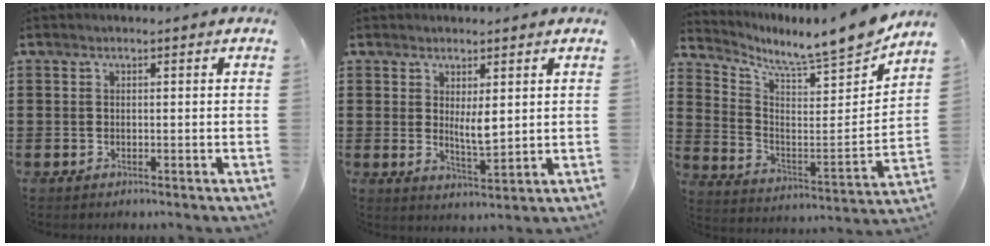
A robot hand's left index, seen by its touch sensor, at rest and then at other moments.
{"total": 4.3, "force": [1.6, 1.2, 3.8], "torque": [-0.060, -0.008, 0.026]}
{"total": 7.6, "force": [7.1, 0.1, 2.7], "torque": [-0.064, -0.074, 0.108]}